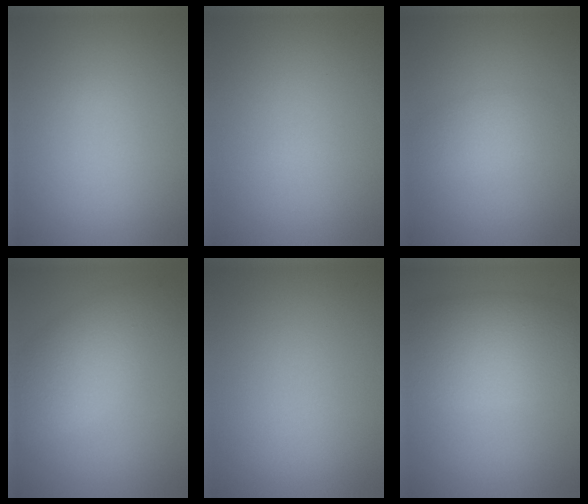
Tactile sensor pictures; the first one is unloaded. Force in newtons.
{"total": 0.0}
{"total": 1.5, "press": 1.5, "slide": 0.0}
{"total": 6.4, "press": 6.3, "slide": 0.5}
{"total": 0.0}
{"total": 8.3, "press": 8.3, "slide": 0.2}